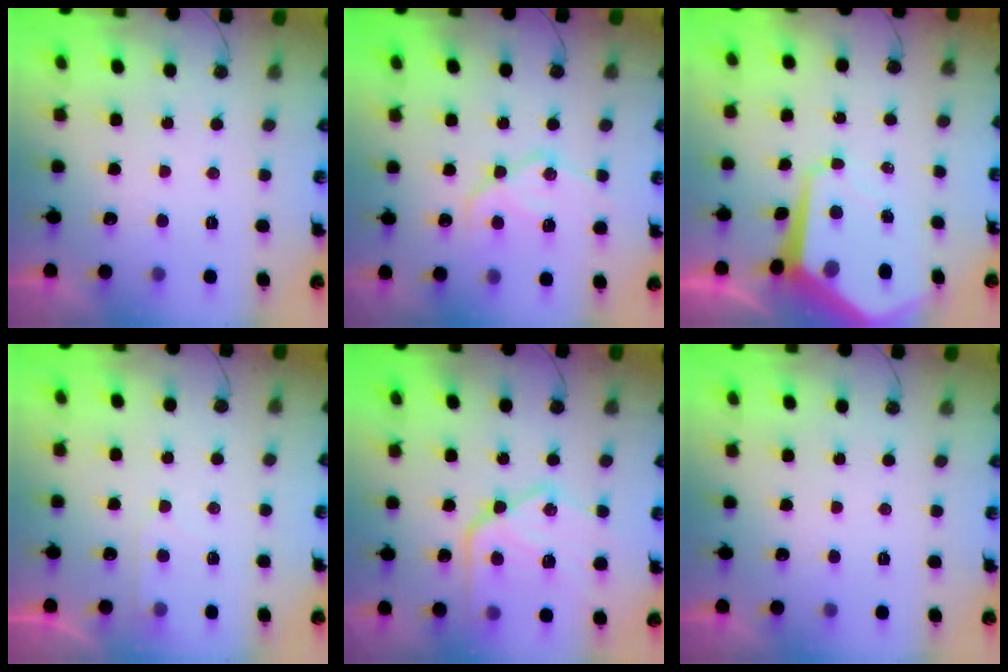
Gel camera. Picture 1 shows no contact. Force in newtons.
{"total": 13.5, "press": 13.5, "slide": 1.1}
{"total": 10.2, "press": 10.2, "slide": 0.8}
{"total": 5.1, "press": 5.1, "slide": 0.6}
{"total": 19.3, "press": 19.2, "slide": 1.9}
{"total": 0.0}